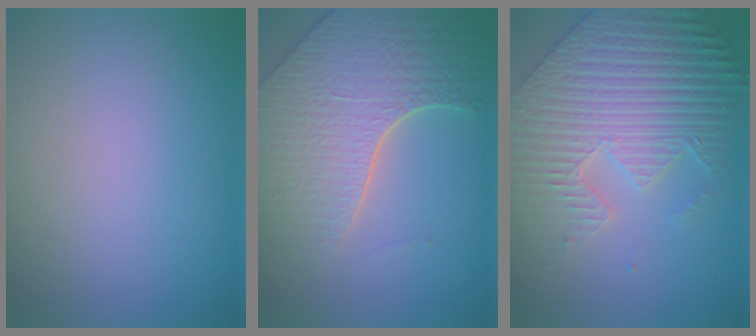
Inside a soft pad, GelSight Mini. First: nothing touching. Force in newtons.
{"total": 7.0, "press": 5.6, "slide": 4.2}
{"total": 8.1, "press": 6.4, "slide": 5.0}